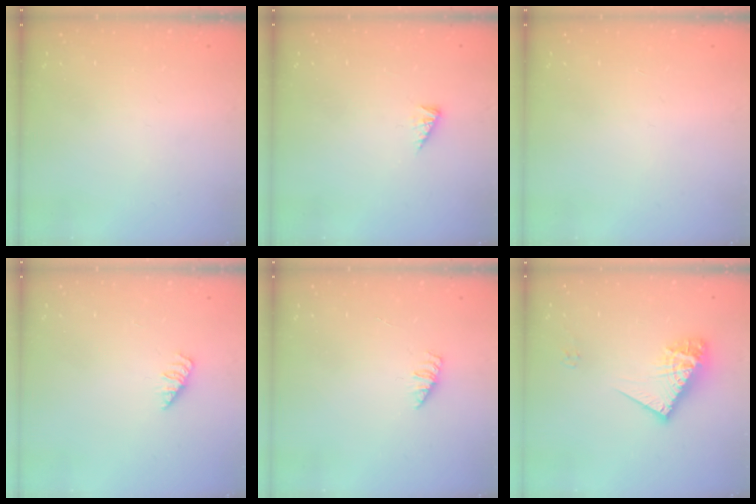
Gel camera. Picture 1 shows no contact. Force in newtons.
{"total": 2.9, "press": 2.9, "slide": 0.4}
{"total": 0.0}
{"total": 1.4, "press": 1.3, "slide": 0.3}
{"total": 1.4, "press": 1.3, "slide": 0.3}
{"total": 13.3, "press": 13.2, "slide": 1.1}